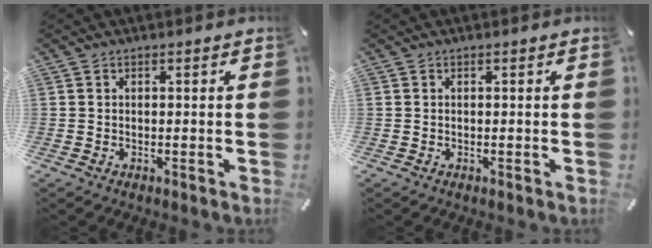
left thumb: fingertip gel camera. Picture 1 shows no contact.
{"total": 0.0}